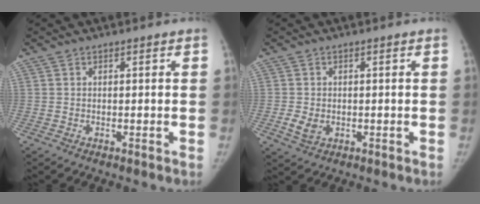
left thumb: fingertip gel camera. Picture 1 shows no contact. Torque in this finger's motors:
{"motor_torque": [-0.03, 0.03, 0.17, -0.11, 0.00]}